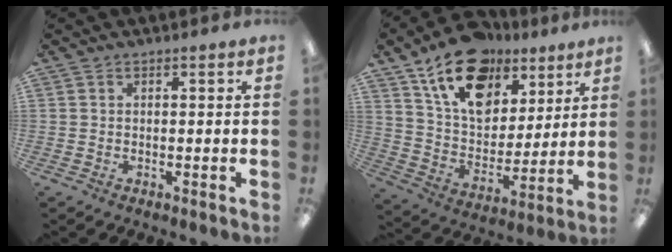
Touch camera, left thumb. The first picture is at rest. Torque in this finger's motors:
{"motor_torque": [0.42, 0.85, 1.73, -1.05, 0.20]}